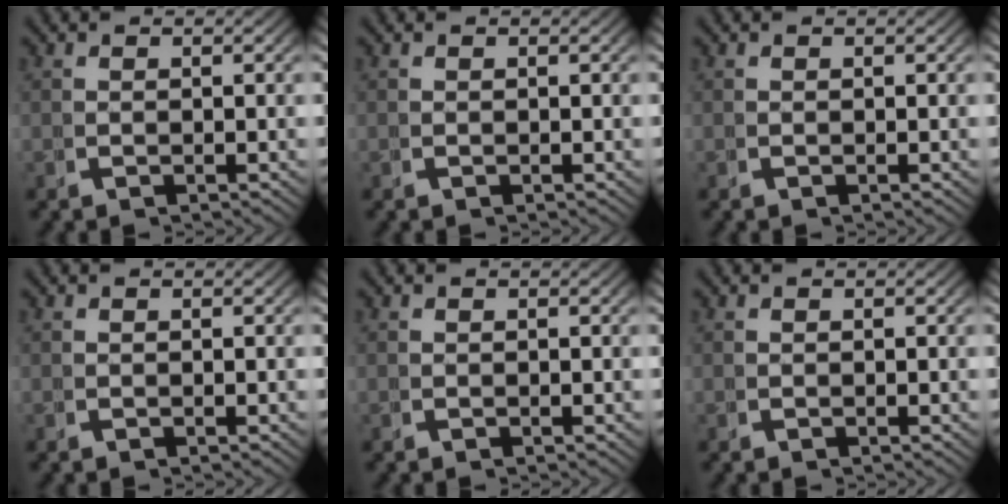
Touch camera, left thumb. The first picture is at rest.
{"total": 0.0}
{"total": 0.0}
{"total": 0.0}
{"total": 0.0}
{"total": 0.0}